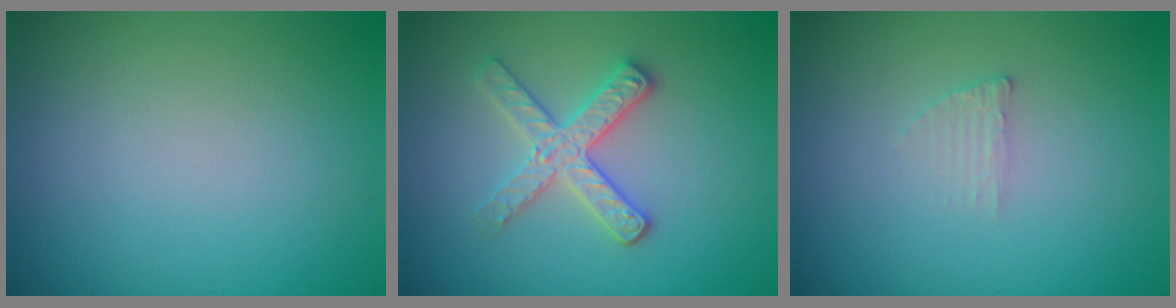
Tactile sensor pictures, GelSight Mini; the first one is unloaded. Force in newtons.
{"total": 3.0, "press": 2.8, "slide": 1.0}
{"total": 1.0, "press": 1.0, "slide": 0.2}